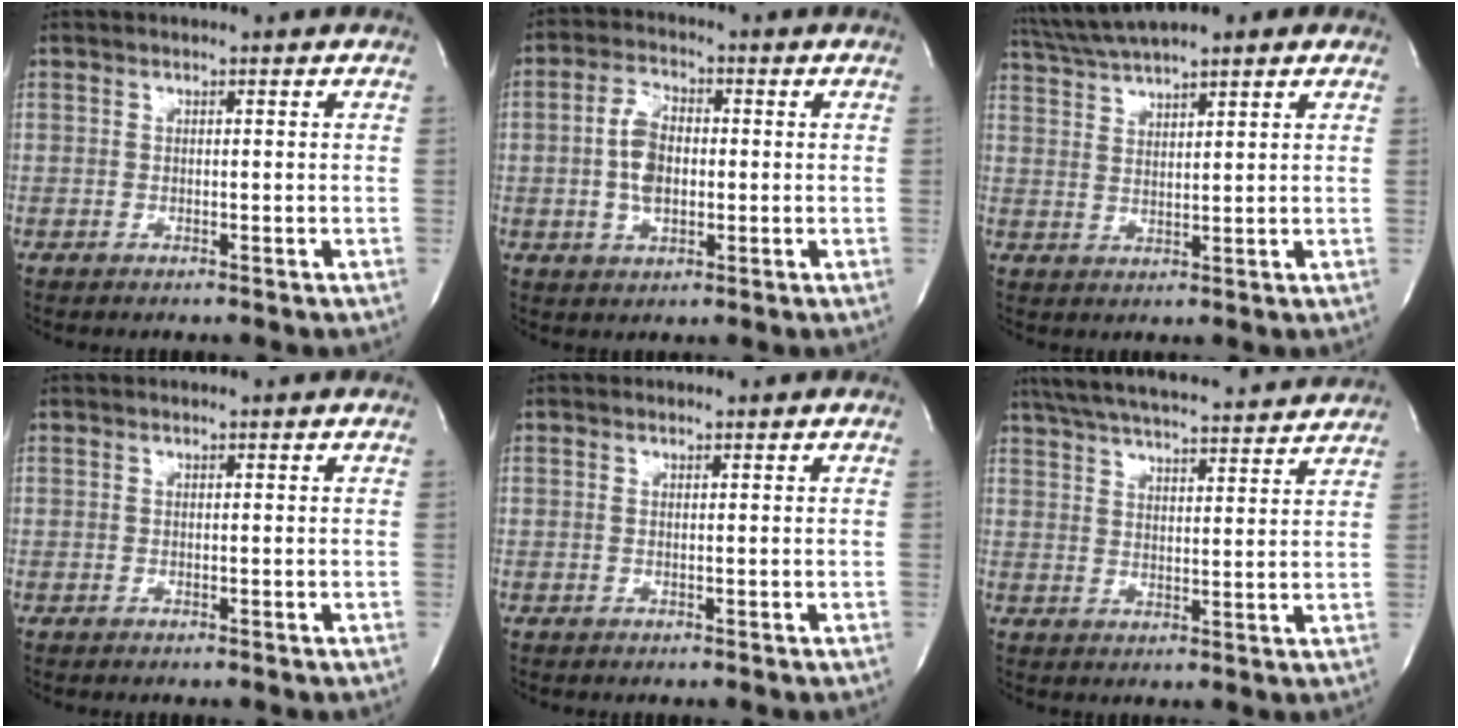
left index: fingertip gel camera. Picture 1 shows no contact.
{"total": 6.5, "force": [-0.2, 3.6, 5.4], "torque": [-0.113, 0.008, -0.005]}
{"total": 10.6, "force": [8.6, 1.5, 6.0], "torque": [-0.105, 0.036, 0.138]}
{"total": 0.0}
{"total": 0.0}
{"total": 20.8, "force": [18.9, 2.3, 8.3], "torque": [-0.146, 0.029, 0.264]}